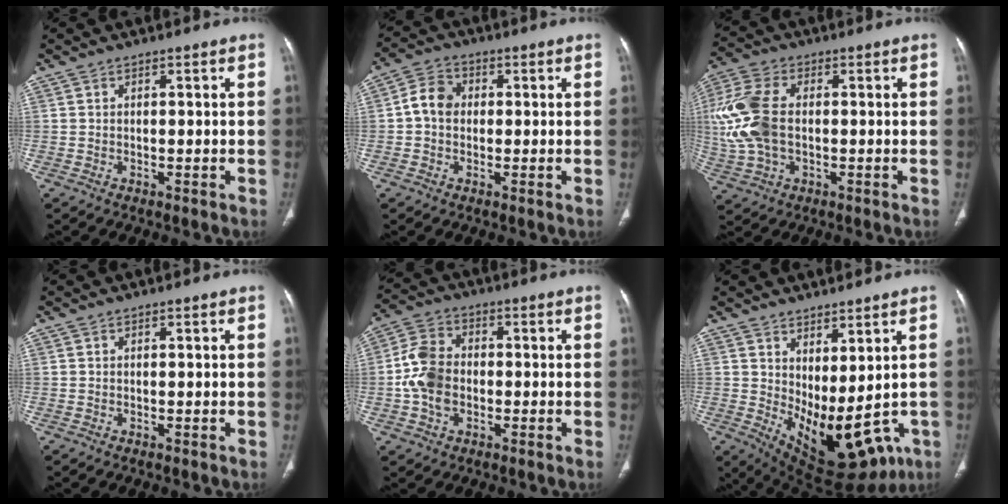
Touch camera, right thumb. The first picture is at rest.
{"total": 5.6, "force": [0.1, 4.6, 3.3], "torque": [-0.049, 0.015, -0.009]}
{"total": 13.1, "force": [0.2, 8.1, 10.3], "torque": [-0.242, 0.014, 0.006]}
{"total": 0.0}
{"total": 9.0, "force": [-1.3, 6.6, 6.0], "torque": [-0.112, 0.019, -0.033]}
{"total": 14.7, "force": [-0.2, 7.4, 12.7], "torque": [-0.170, -0.021, 0.033]}